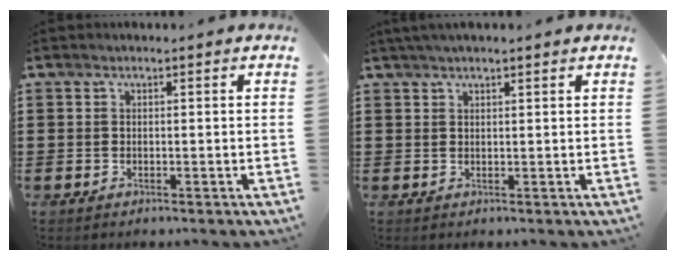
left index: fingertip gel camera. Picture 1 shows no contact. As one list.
[{"total": 1.6, "force": [1.3, 0.1, 1.0], "torque": [-0.021, 0.001, 0.024]}]